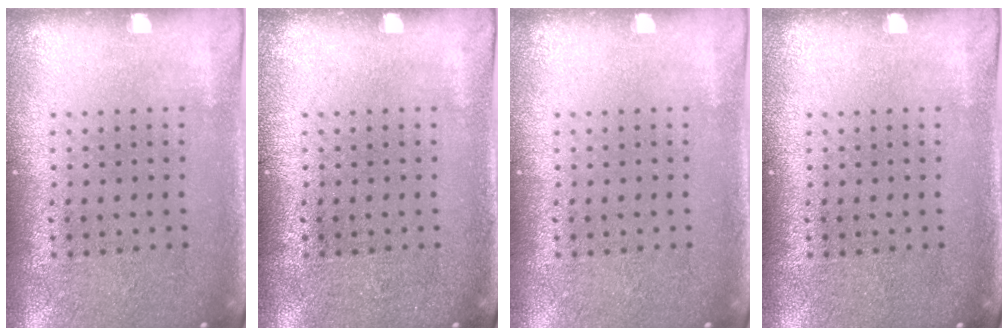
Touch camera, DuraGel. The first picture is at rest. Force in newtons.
{"total": 0.0}
{"total": 0.0}
{"total": 0.0}